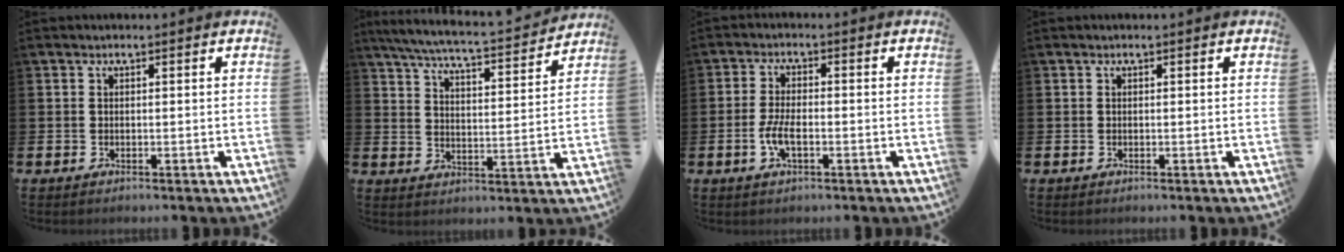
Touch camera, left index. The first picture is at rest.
{"total": 6.4, "force": [6.0, 0.4, 2.2], "torque": [-0.069, -0.045, 0.101]}
{"total": 3.9, "force": [-1.2, 1.5, 3.4], "torque": [-0.062, 0.002, -0.023]}
{"total": 0.0}